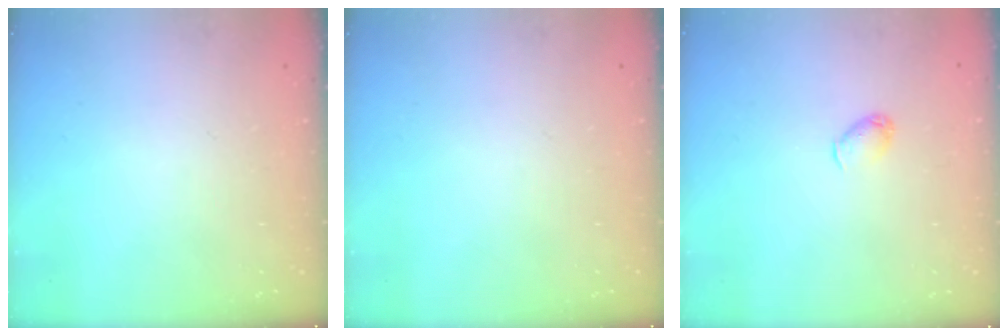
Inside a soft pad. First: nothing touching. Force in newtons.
{"total": 0.0}
{"total": 3.7, "press": 3.7, "slide": 0.7}